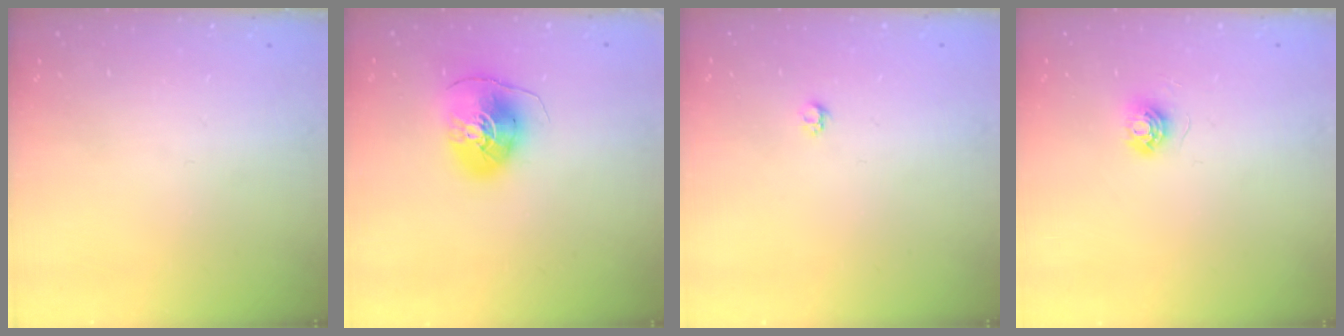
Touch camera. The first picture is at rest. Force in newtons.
{"total": 9.5, "press": 9.4, "slide": 1.3}
{"total": 3.2, "press": 3.2, "slide": 0.3}
{"total": 5.6, "press": 5.6, "slide": 0.3}